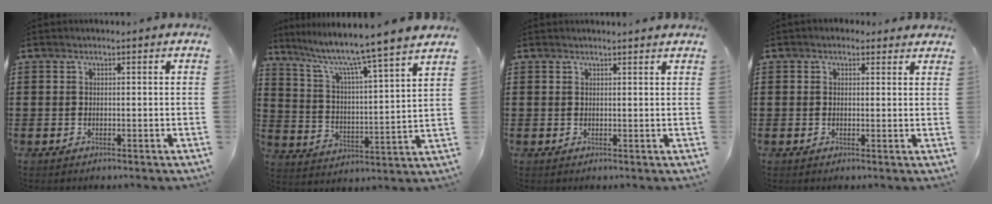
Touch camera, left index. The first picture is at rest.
{"total": 7.7, "force": [6.5, -1.1, 4.0], "torque": [-0.106, -0.056, 0.100]}
{"total": 1.0, "force": [1.0, -0.1, 0.2], "torque": [-0.006, -0.003, 0.019]}
{"total": 1.6, "force": [1.2, 1.0, 0.3], "torque": [-0.002, 0.004, 0.020]}